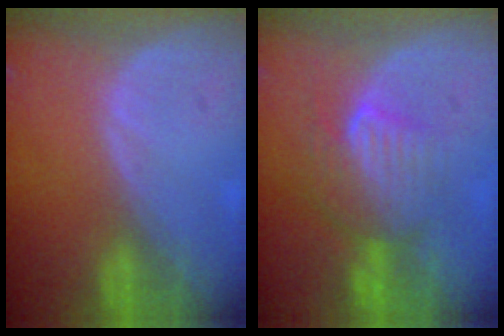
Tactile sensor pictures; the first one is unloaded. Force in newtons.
{"total": 7.5, "press": 7.3, "slide": 1.6}